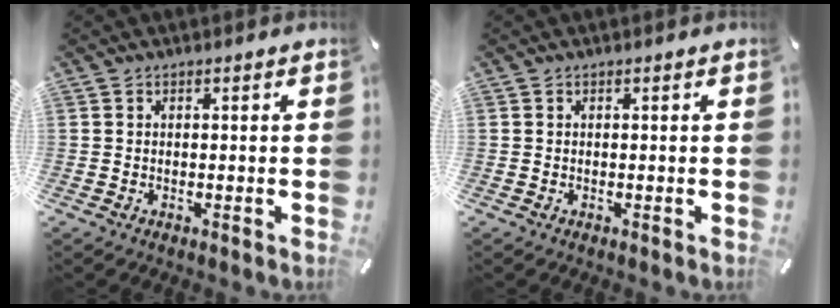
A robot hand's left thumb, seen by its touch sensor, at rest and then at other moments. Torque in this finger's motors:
{"motor_torque": [0.06, 0.29, 0.00, 0.04, 0.00]}